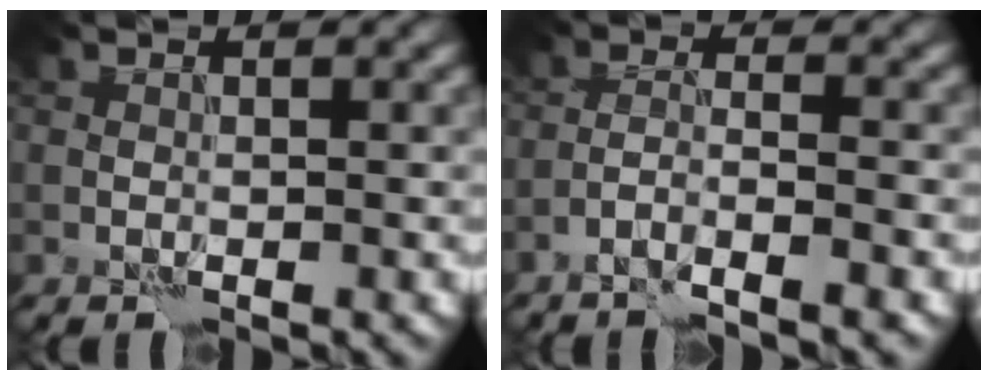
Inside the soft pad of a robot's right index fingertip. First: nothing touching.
{"total": 2.5, "force": [-1.8, 0.0, 1.7], "torque": [-0.031, 0.004, -0.040]}